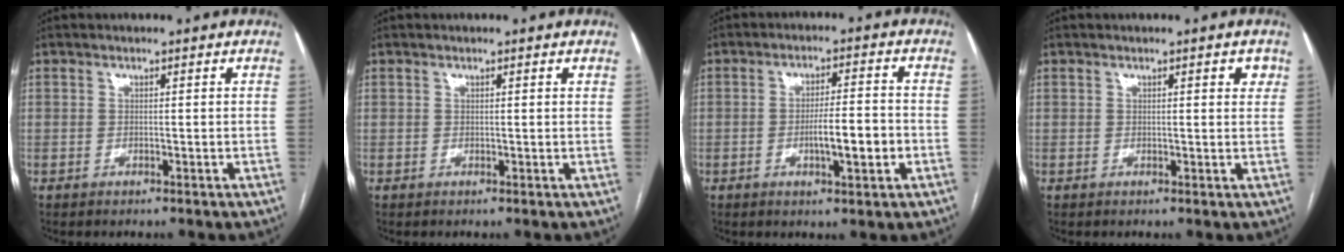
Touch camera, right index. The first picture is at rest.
{"total": 0.5, "force": [0.4, 0.1, 0.3], "torque": [-0.006, 0.003, 0.004]}
{"total": 6.6, "force": [-1.8, 1.0, 6.3], "torque": [-0.105, 0.003, -0.027]}
{"total": 2.0, "force": [1.0, 0.7, 1.6], "torque": [-0.014, 0.000, 0.009]}